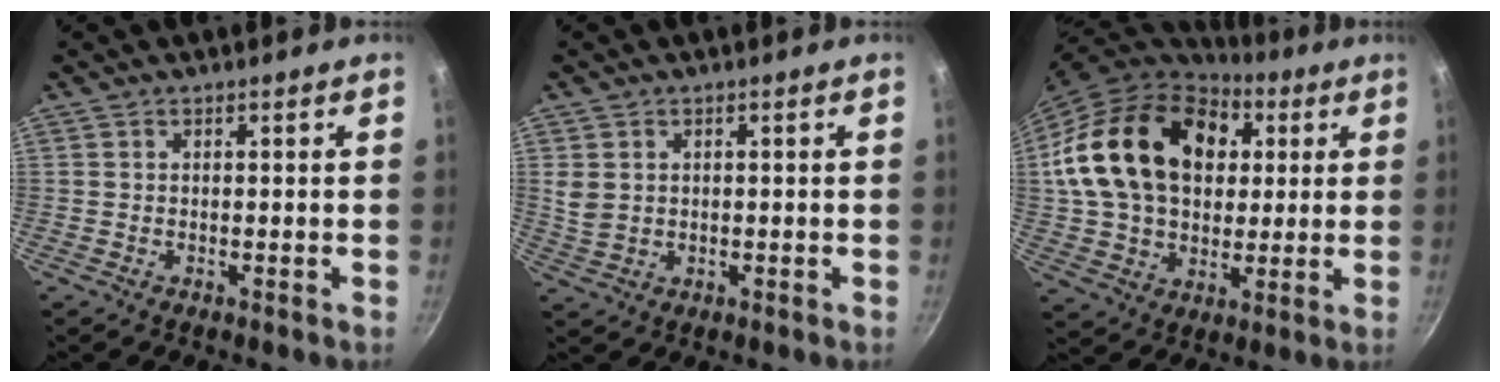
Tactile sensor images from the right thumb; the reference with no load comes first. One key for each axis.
{"total": 3.8, "fx": 0.7, "fy": 3.1, "fz": 2.2, "tx": -0.037, "ty": -0.001, "tz": 0.021}
{"total": 24.8, "fx": 5.6, "fy": 17.9, "fz": 16.2, "tx": -0.266, "ty": 0.016, "tz": 0.099}